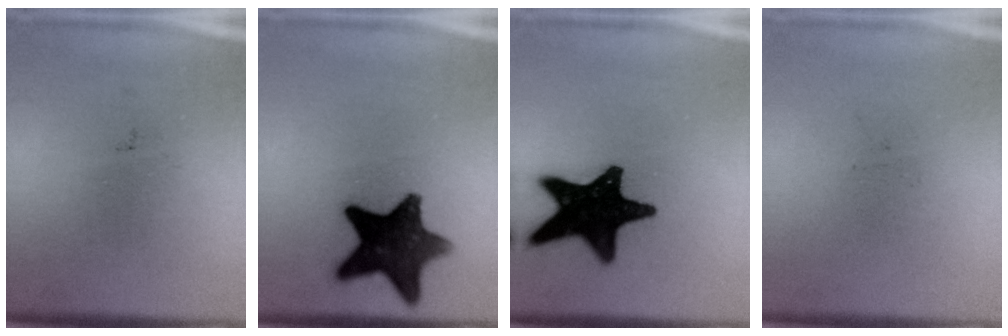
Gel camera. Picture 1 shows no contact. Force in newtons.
{"total": 13.8}
{"total": 19.6}
{"total": 0.0}